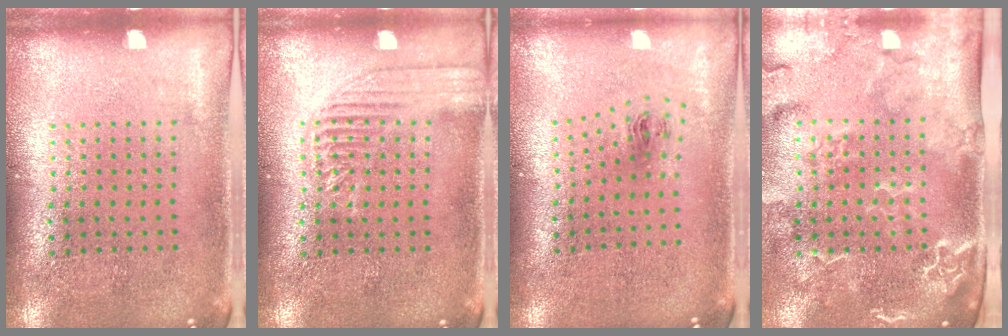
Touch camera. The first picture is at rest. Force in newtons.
{"total": 2.1, "press": 2.1, "slide": 0.3}
{"total": 1.0, "press": 0.4, "slide": 0.9}
{"total": 2.9, "press": 2.4, "slide": 1.6}